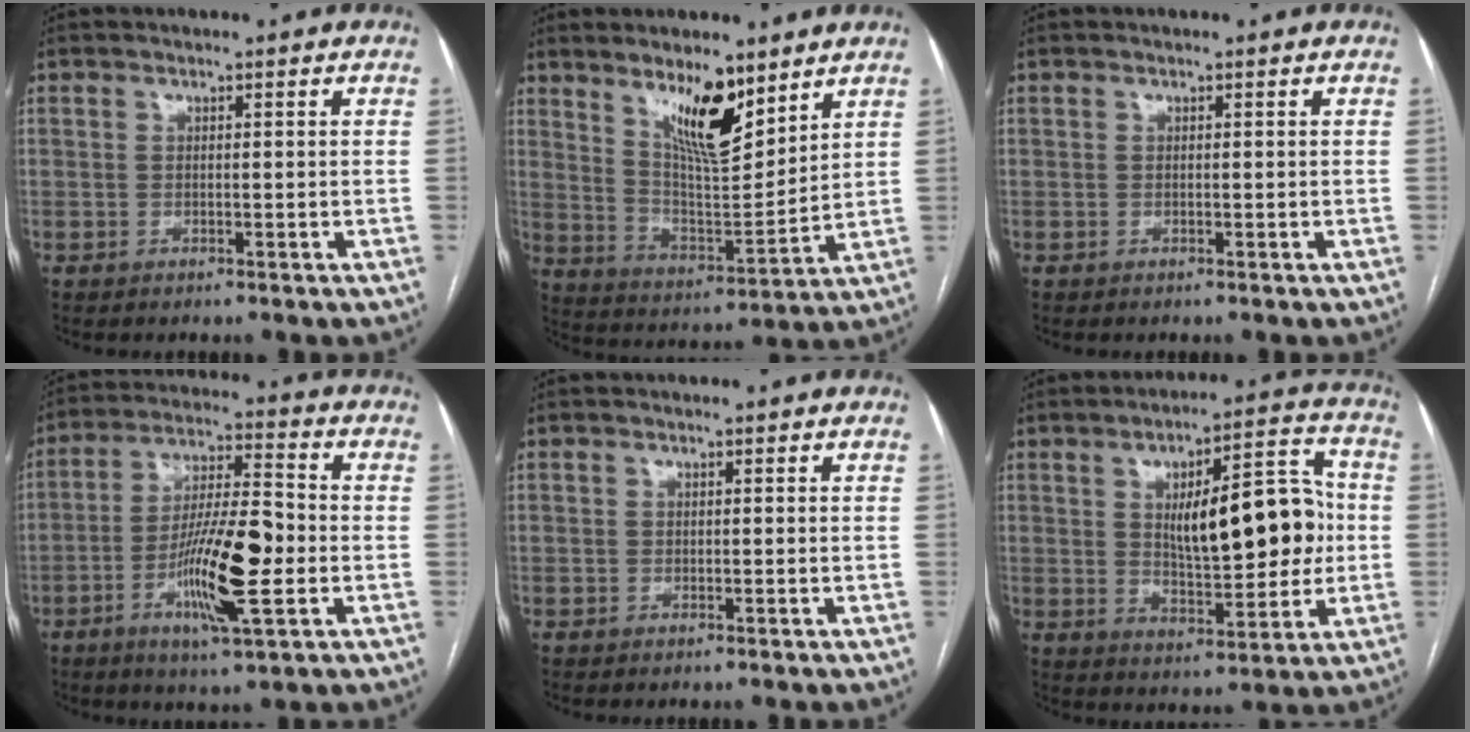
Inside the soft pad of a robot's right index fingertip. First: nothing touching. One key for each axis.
{"total": 11.8, "fx": 7.7, "fy": 3.0, "fz": 8.4, "tx": -0.149, "ty": -0.010, "tz": 0.144}
{"total": 0.0}
{"total": 14.1, "fx": -3.8, "fy": 2.2, "fz": 13.4, "tx": -0.245, "ty": -0.001, "tz": -0.065}
{"total": 0.0}
{"total": 14.6, "fx": 1.0, "fy": 4.4, "fz": 13.9, "tx": -0.204, "ty": 0.022, "tz": 0.023}